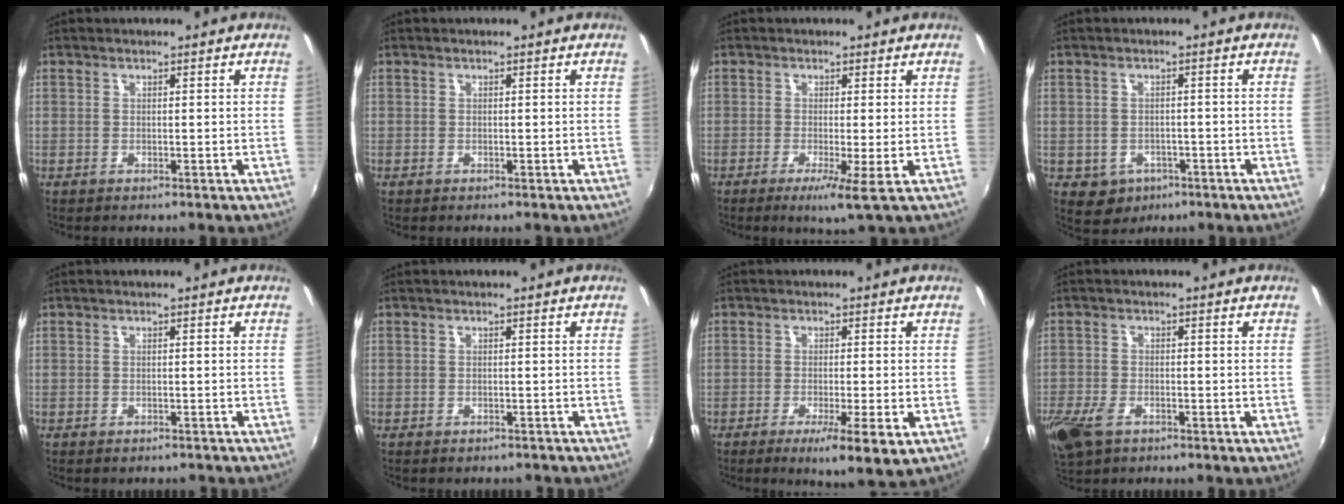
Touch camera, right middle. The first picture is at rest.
{"total": 0.0}
{"total": 4.0, "force": [-1.2, -0.6, 3.7], "torque": [-0.081, -0.012, -0.025]}
{"total": 4.9, "force": [-2.1, 4.1, 1.6], "torque": [-0.042, -0.002, -0.019]}
{"total": 2.8, "force": [-2.5, 0.8, 0.9], "torque": [-0.015, -0.010, -0.030]}
{"total": 3.2, "force": [-2.9, 1.0, 1.0], "torque": [-0.017, -0.010, -0.034]}
{"total": 6.7, "force": [-2.9, 0.2, 6.0], "torque": [-0.106, -0.018, -0.043]}
{"total": 7.6, "force": [-4.5, 4.1, 4.5], "torque": [-0.120, -0.020, -0.084]}